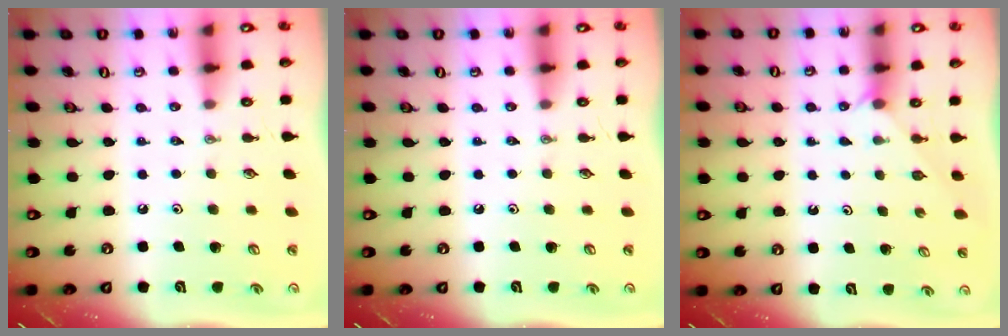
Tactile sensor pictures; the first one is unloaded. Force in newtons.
{"total": 0.0}
{"total": 1.5, "press": 1.5, "slide": 0.3}